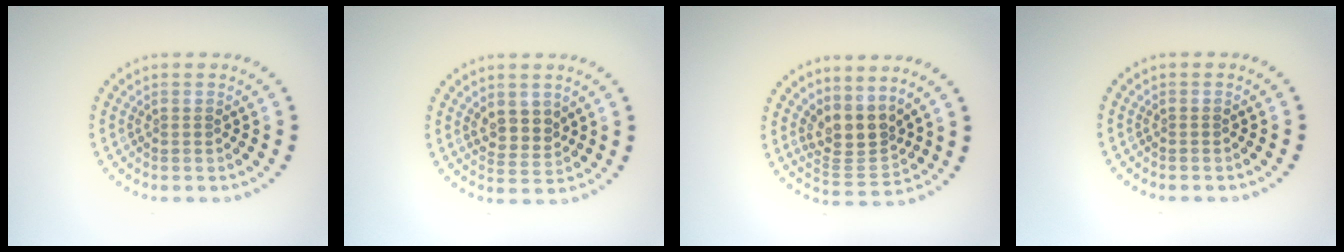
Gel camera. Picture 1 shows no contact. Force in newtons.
{"total": 2.4, "press": 2.2, "slide": 1.0}
{"total": 3.6, "press": 2.7, "slide": 2.4}
{"total": 0.0}